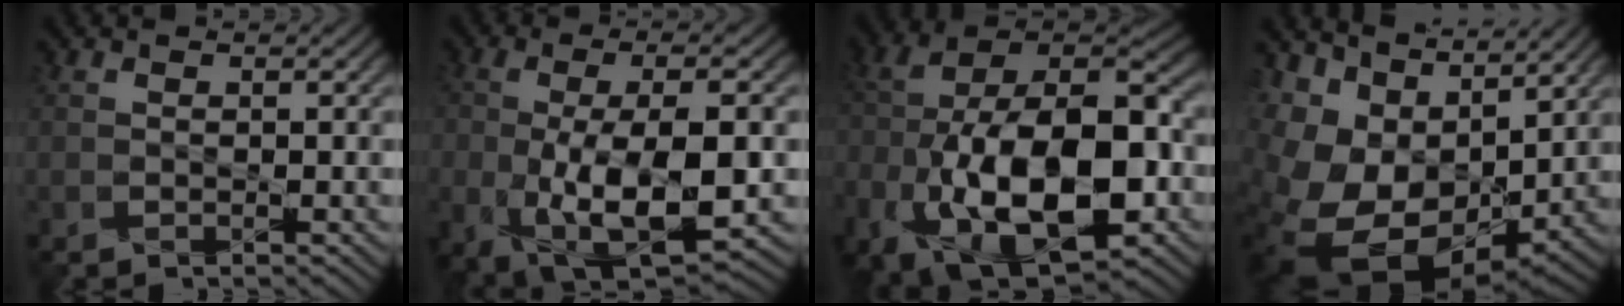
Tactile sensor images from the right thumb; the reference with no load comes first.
{"total": 13.6, "force": [-2.8, 6.0, 11.9], "torque": [-0.229, -0.025, -0.034]}
{"total": 18.7, "force": [-6.4, 9.6, 14.7], "torque": [-0.266, -0.025, -0.114]}
{"total": 14.9, "force": [3.6, 10.6, 9.9], "torque": [-0.221, -0.024, 0.103]}